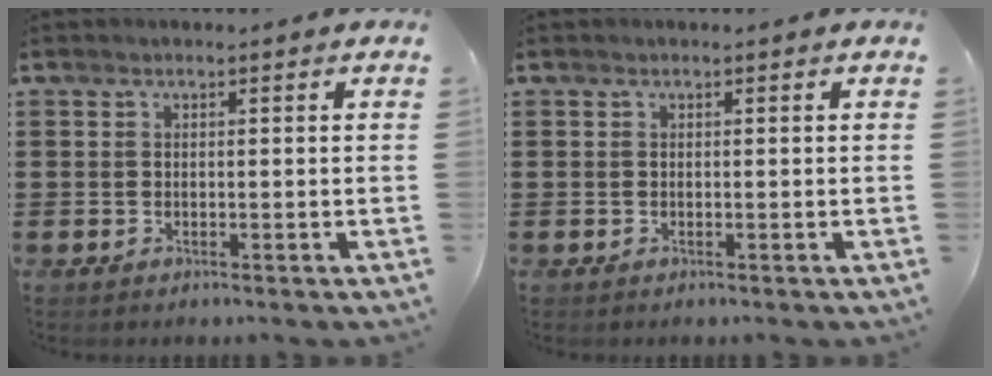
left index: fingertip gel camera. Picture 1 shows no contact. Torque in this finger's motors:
{"motor_torque": [-0.21, 0.34, 0.00, -0.01]}